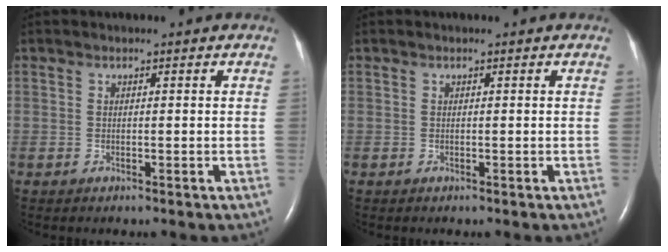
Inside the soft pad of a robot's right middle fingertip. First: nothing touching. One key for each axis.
{"total": 0.0}